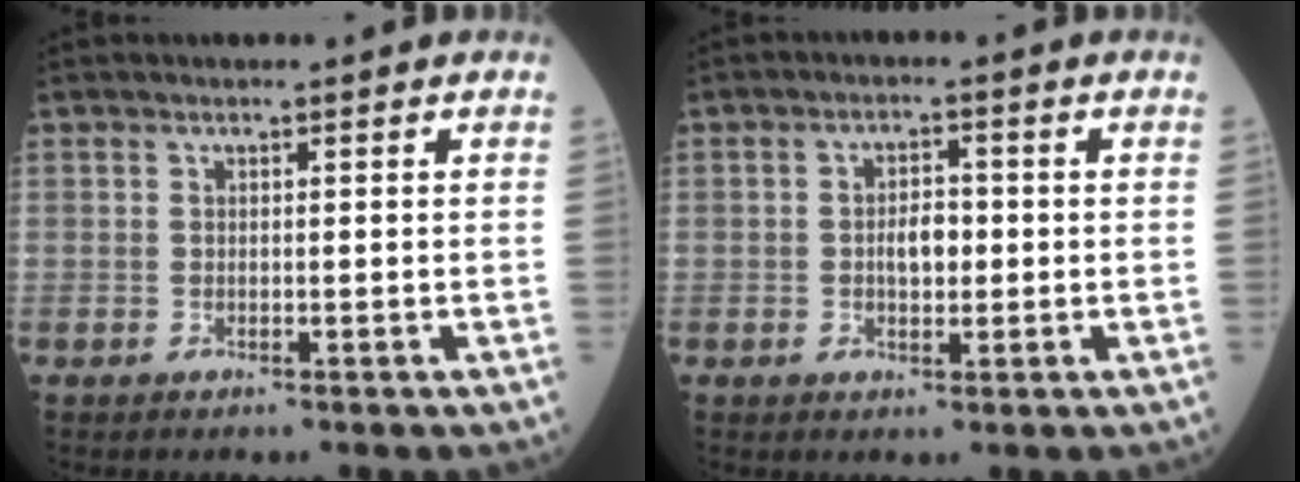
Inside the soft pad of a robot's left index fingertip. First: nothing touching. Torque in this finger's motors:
{"motor_torque": [0.33, -0.29, 0.07, 0.03]}